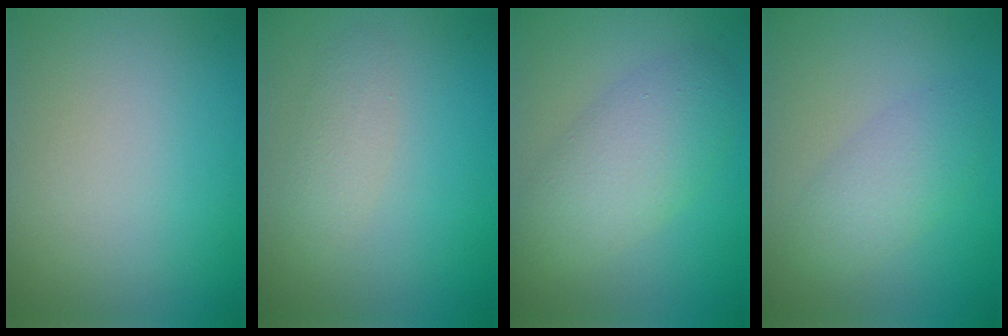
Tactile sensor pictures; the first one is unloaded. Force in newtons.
{"total": 1.7, "press": 1.7, "slide": 0.0}
{"total": 5.0, "press": 5.0, "slide": 0.1}
{"total": 3.0, "press": 3.0, "slide": 0.0}